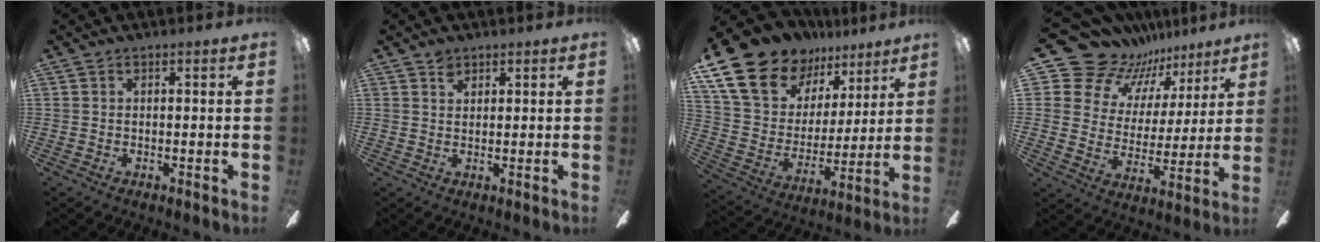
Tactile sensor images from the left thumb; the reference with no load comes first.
{"total": 2.2, "force": [1.8, 1.2, 0.6], "torque": [-0.007, -0.006, 0.032]}
{"total": 20.1, "force": [13.5, 12.1, 8.6], "torque": [-0.184, -0.082, 0.263]}
{"total": 15.6, "force": [12.6, 8.7, 2.8], "torque": [-0.080, -0.100, 0.236]}